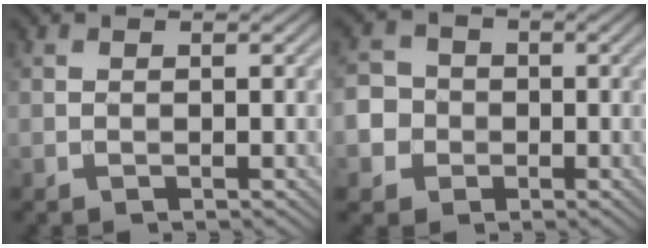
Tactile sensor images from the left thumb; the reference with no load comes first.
{"total": 5.7, "force": [-1.4, 5.4, 1.4], "torque": [-0.044, 0.001, -0.049]}